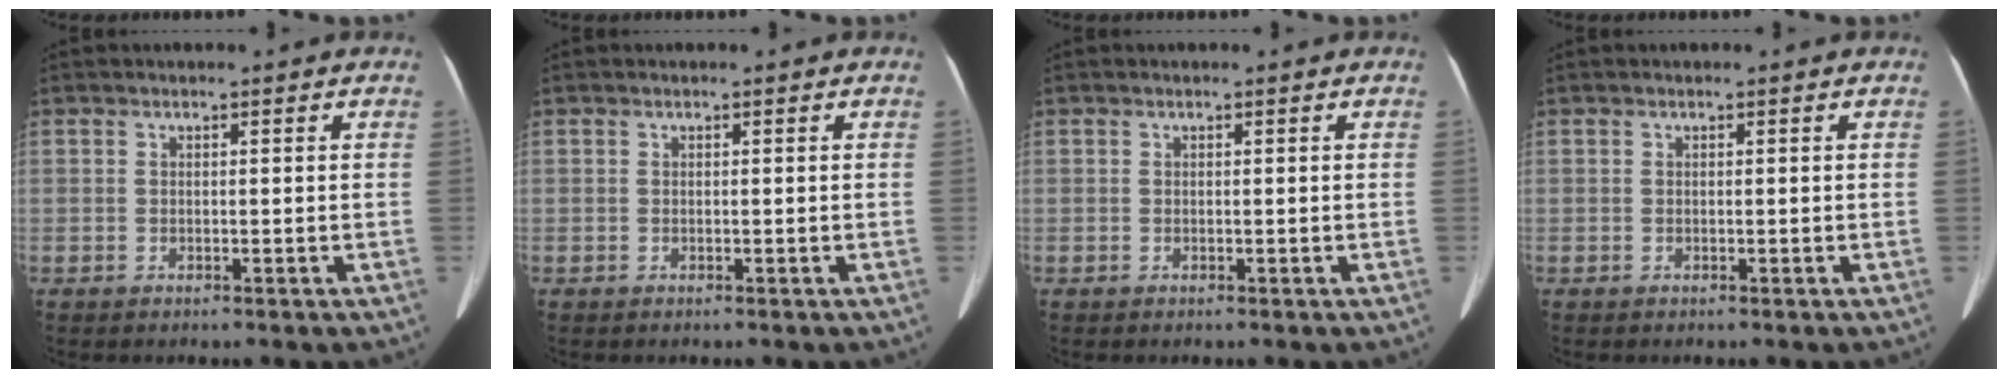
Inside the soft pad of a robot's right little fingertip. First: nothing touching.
{"total": 0.0}
{"total": 0.0}
{"total": 0.0}